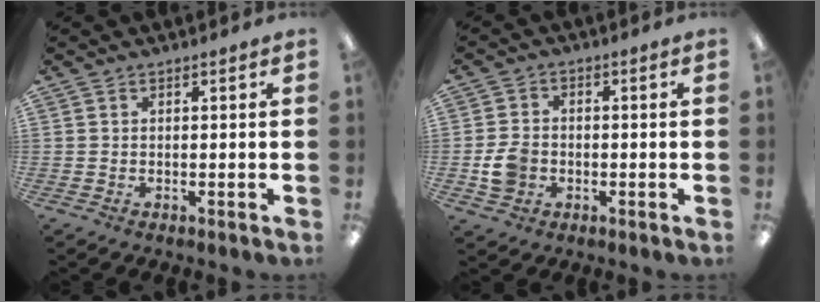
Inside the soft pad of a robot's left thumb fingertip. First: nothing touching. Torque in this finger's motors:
{"motor_torque": [-0.24, 0.44, 0.25, -0.21, 0.05]}